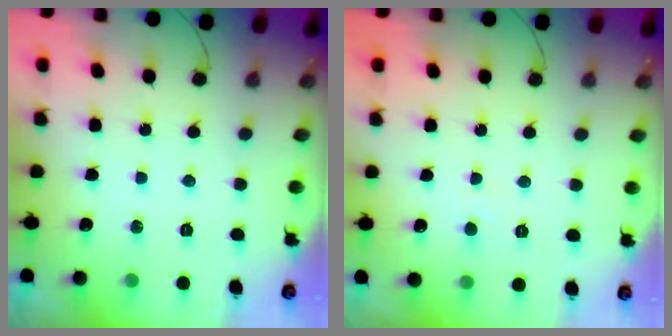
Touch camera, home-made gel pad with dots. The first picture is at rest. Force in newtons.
{"total": 4.6, "press": 4.6, "slide": 0.6}